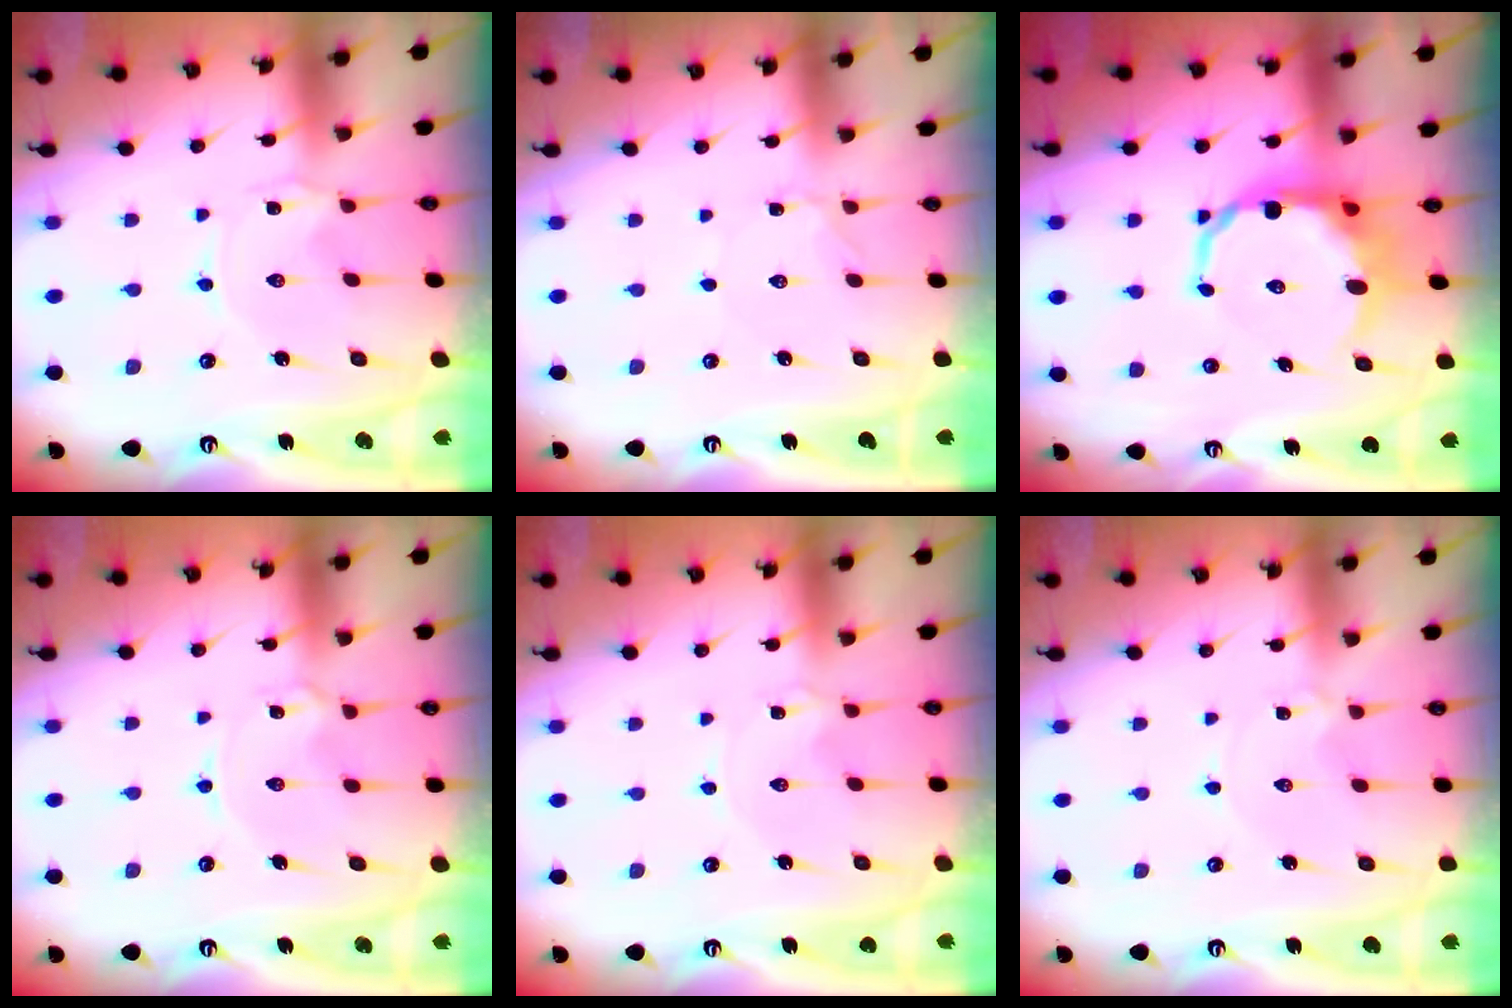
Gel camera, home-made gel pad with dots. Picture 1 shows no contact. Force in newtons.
{"total": 1.6, "press": 1.6, "slide": 0.2}
{"total": 10.3, "press": 9.9, "slide": 2.9}
{"total": 2.4, "press": 2.4, "slide": 0.1}
{"total": 1.1, "press": 1.1, "slide": 0.2}
{"total": 1.0, "press": 1.0, "slide": 0.2}